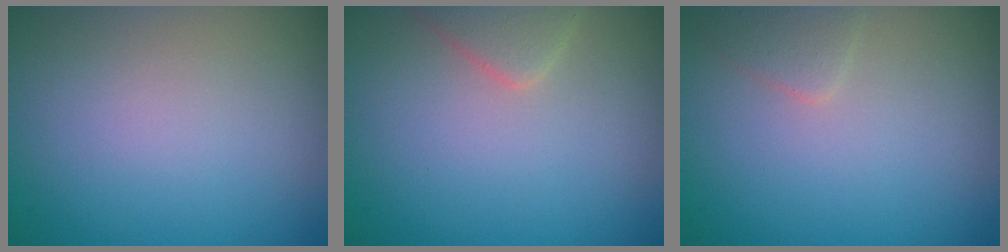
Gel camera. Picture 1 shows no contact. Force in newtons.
{"total": 2.1, "press": 2.1, "slide": 0.2}
{"total": 1.4, "press": 1.4, "slide": 0.1}